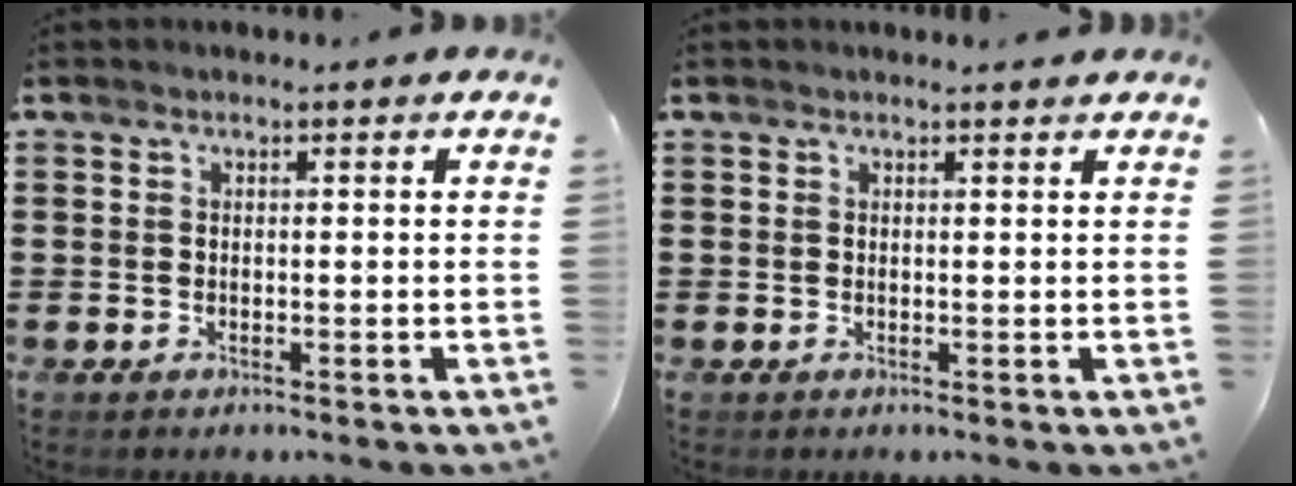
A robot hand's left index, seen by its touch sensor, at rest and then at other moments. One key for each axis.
{"total": 0.6, "fx": 0.6, "fy": 0.0, "fz": 0.2, "tx": 0.002, "ty": -0.005, "tz": 0.011}